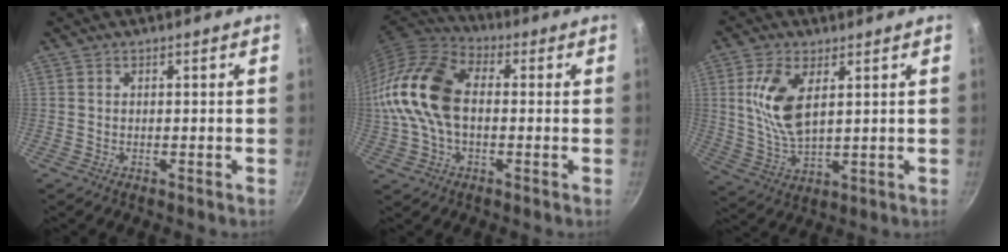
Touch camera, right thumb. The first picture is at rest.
{"total": 16.3, "force": [0.0, 10.6, 12.4], "torque": [-0.235, 0.036, -0.015]}
{"total": 10.6, "force": [3.0, 5.3, 8.6], "torque": [-0.173, -0.015, 0.068]}